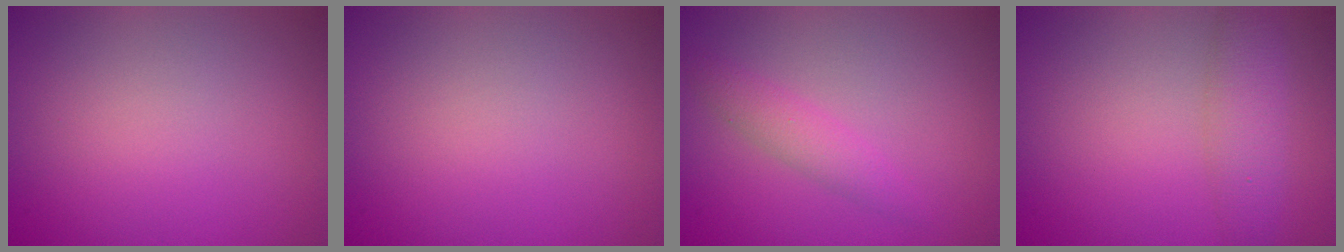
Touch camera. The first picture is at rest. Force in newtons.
{"total": 0.0}
{"total": 2.0, "press": 2.0, "slide": 0.0}
{"total": 3.6, "press": 3.6, "slide": 0.0}